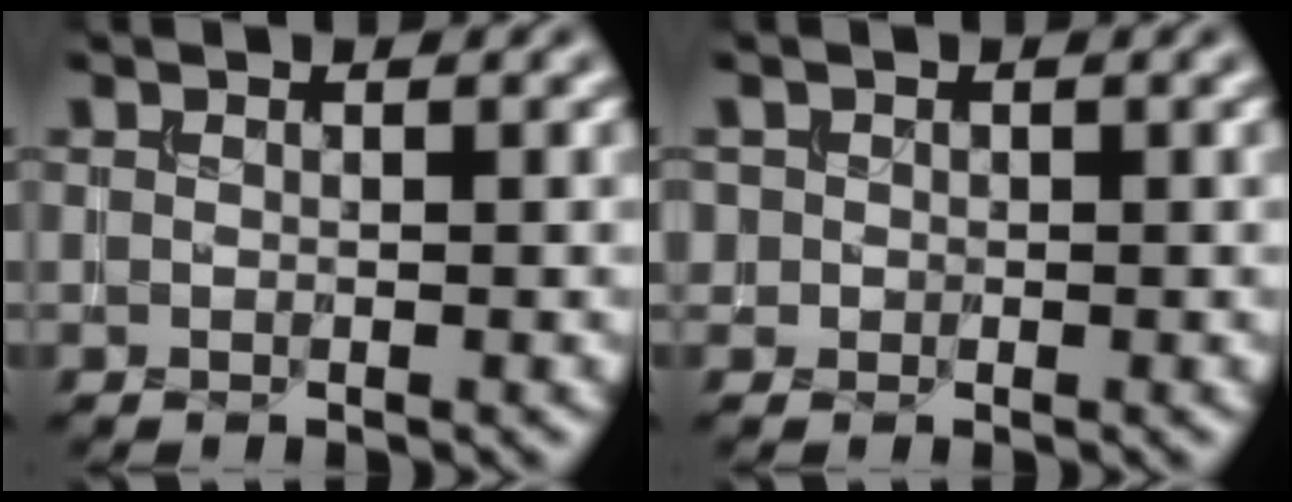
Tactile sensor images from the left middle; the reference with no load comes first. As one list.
[{"total": 1.0, "force": [0.0, 1.0, 0.1], "torque": [0.007, -0.003, -0.001]}]